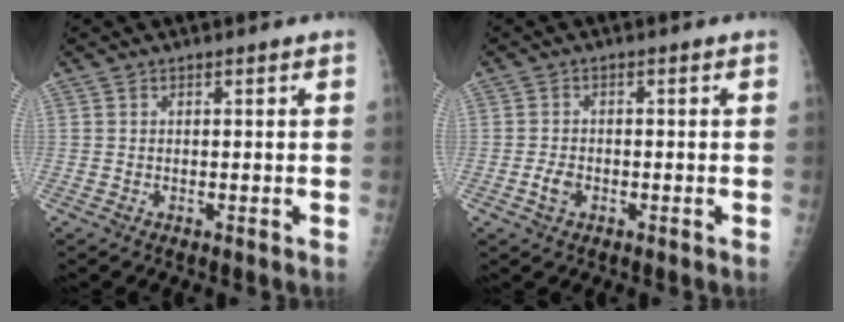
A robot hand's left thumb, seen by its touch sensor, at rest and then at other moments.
{"total": 2.6, "force": [-1.3, 1.7, 1.4], "torque": [-0.027, 0.008, -0.024]}